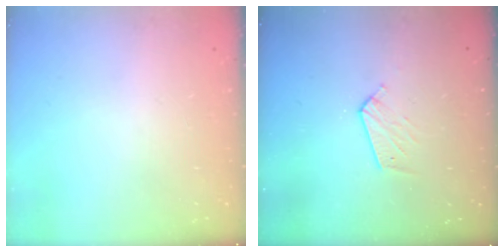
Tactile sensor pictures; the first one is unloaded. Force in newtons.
{"total": 5.4, "press": 5.3, "slide": 0.5}